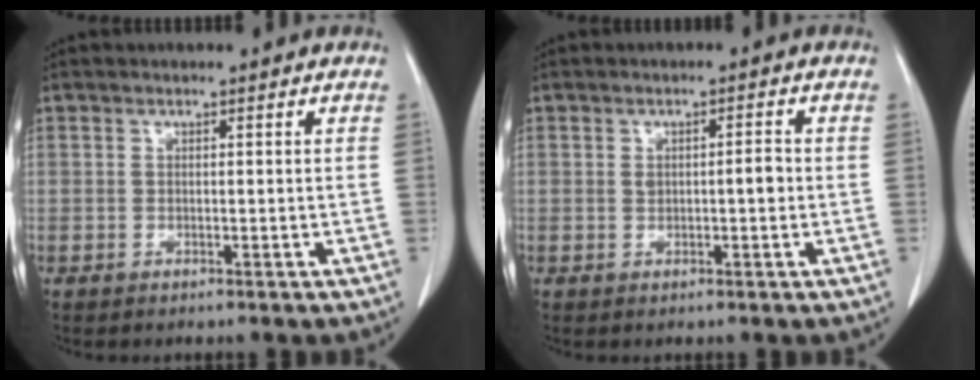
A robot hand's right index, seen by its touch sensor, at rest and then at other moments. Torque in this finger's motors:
{"motor_torque": [0.28, -0.09, 0.14, 0.05]}